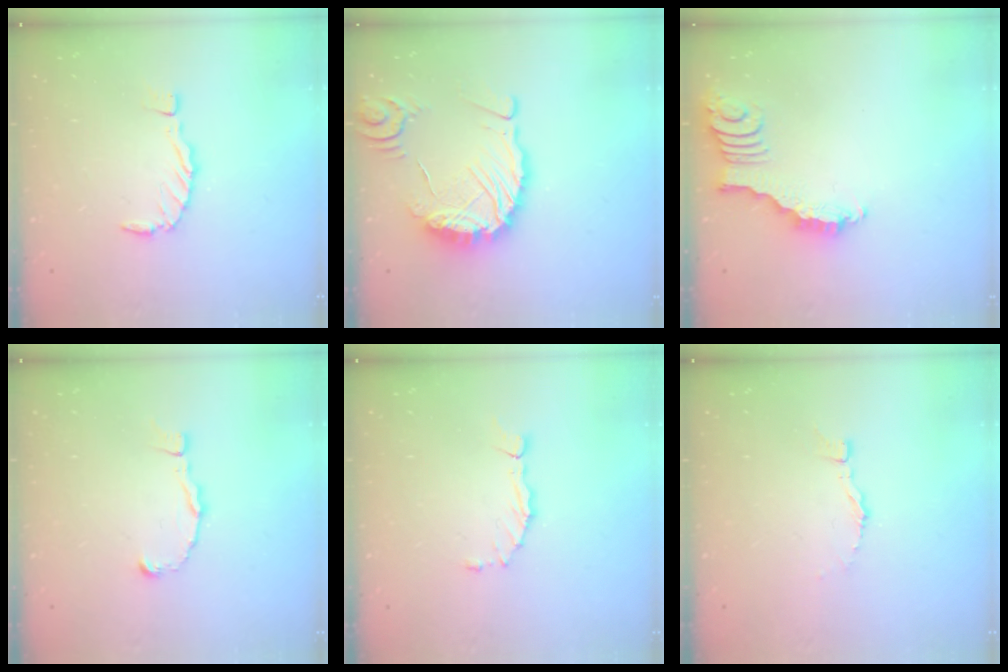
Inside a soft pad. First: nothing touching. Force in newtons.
{"total": 11.8, "press": 11.7, "slide": 1.3}
{"total": 2.9, "press": 2.9, "slide": 0.4}
{"total": 2.5, "press": 2.5, "slide": 0.2}
{"total": 1.6, "press": 1.6, "slide": 0.3}
{"total": 3.1, "press": 3.1, "slide": 0.2}